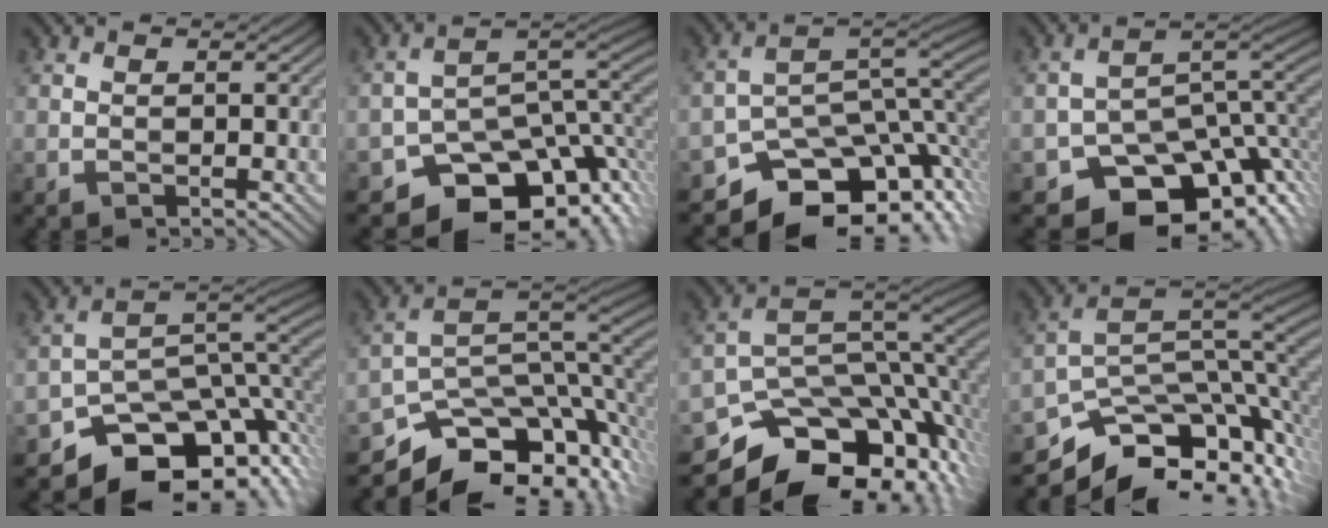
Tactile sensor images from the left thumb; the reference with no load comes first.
{"total": 12.2, "force": [-6.3, 8.3, 6.4], "torque": [-0.091, -0.026, -0.091]}
{"total": 12.0, "force": [-6.1, 7.7, 6.9], "torque": [-0.117, -0.027, -0.087]}
{"total": 13.5, "force": [-6.7, 9.0, 7.5], "torque": [-0.108, -0.031, -0.093]}
{"total": 11.9, "force": [-6.3, 7.8, 6.3], "torque": [-0.097, -0.026, -0.091]}
{"total": 13.4, "force": [-6.9, 7.6, 8.7], "torque": [-0.159, -0.026, -0.100]}
{"total": 16.1, "force": [-8.4, 9.1, 10.2], "torque": [-0.200, -0.039, -0.119]}
{"total": 14.2, "force": [-6.1, 8.1, 10.0], "torque": [-0.185, -0.029, -0.093]}